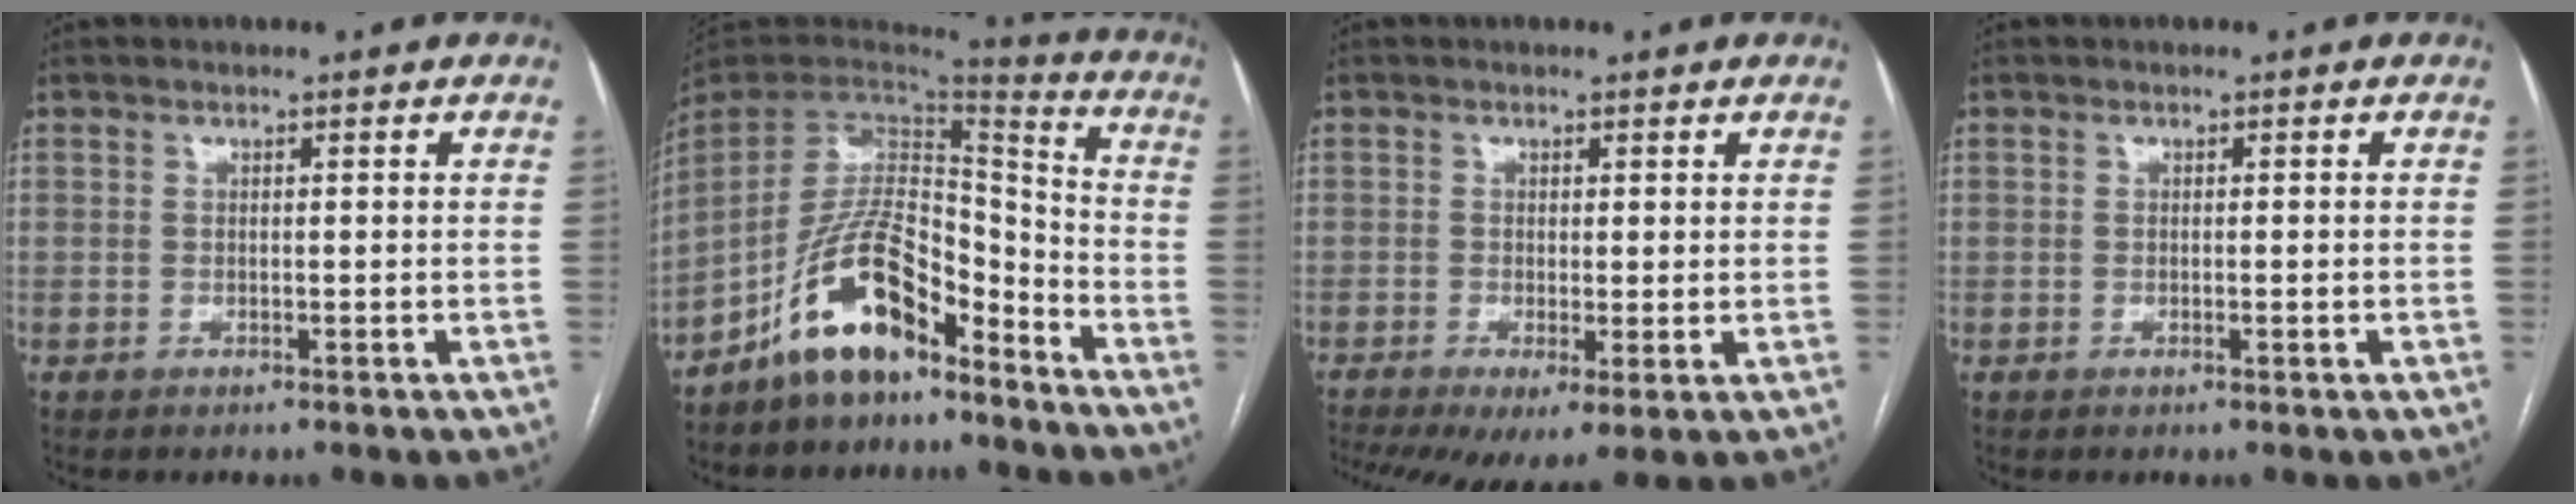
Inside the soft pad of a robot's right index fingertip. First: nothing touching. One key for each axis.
{"total": 12.8, "fx": -8.8, "fy": 5.4, "fz": 7.5, "tx": -0.142, "ty": 0.031, "tz": -0.161}
{"total": 8.3, "fx": -3.4, "fy": 3.0, "fz": 7.0, "tx": -0.123, "ty": -0.019, "tz": -0.054}
{"total": 0.8, "fx": -0.2, "fy": 0.1, "fz": 0.8, "tx": -0.015, "ty": -0.001, "tz": 0.000}